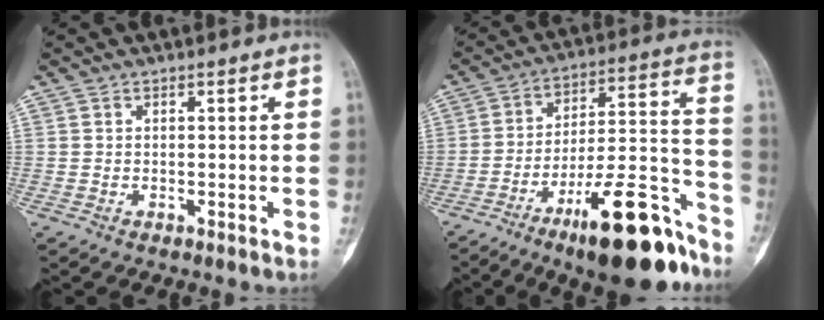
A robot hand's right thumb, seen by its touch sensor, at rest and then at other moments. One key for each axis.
{"total": 21.1, "fx": -13.7, "fy": 5.8, "fz": 15.1, "tx": -0.194, "ty": 0.100, "tz": -0.214}